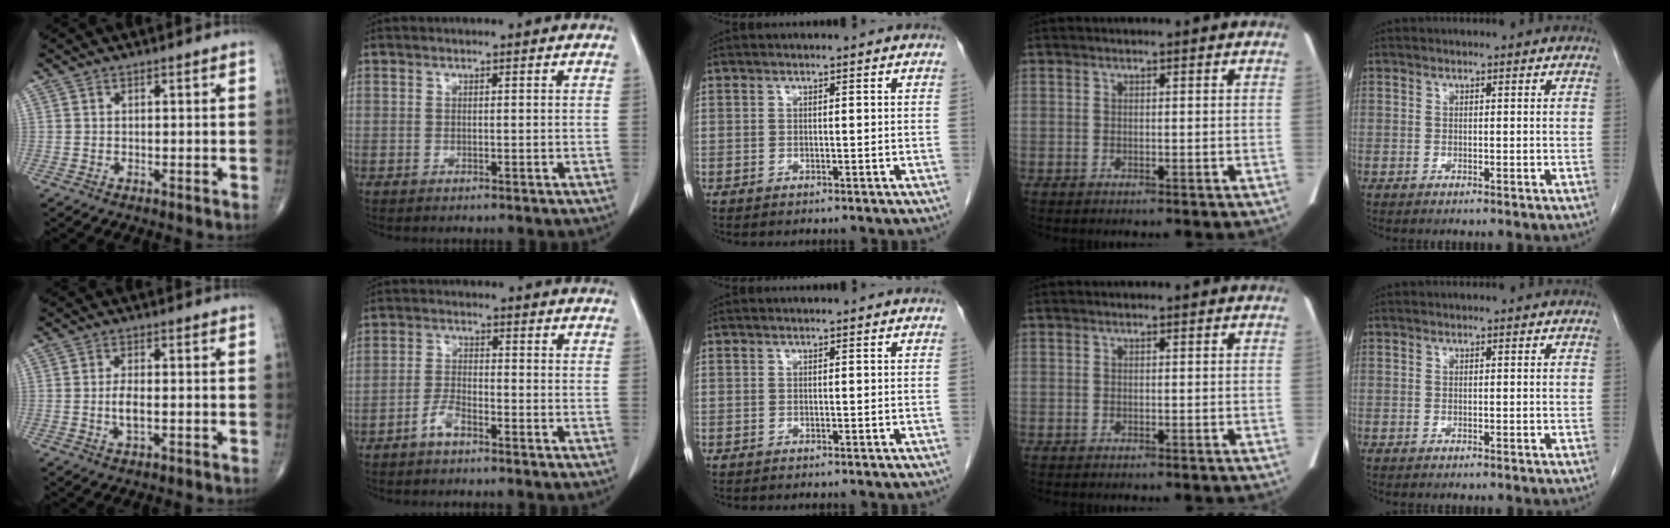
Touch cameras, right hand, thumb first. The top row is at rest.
{"thumb": {"total": 3.5, "force": [-0.5, 1.5, 3.1], "torque": [-0.059, 0.000, -0.010]}, "index": {"total": 3.2, "force": [-2.3, 0.9, 2.0], "torque": [-0.042, 0.004, -0.047]}}